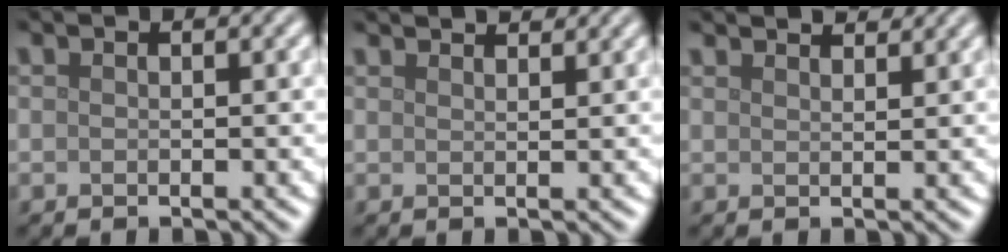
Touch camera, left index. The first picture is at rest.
{"total": 3.4, "force": [3.2, 0.7, 1.1], "torque": [-0.007, 0.007, 0.026]}
{"total": 3.9, "force": [3.6, 0.8, 1.3], "torque": [-0.009, 0.009, 0.031]}